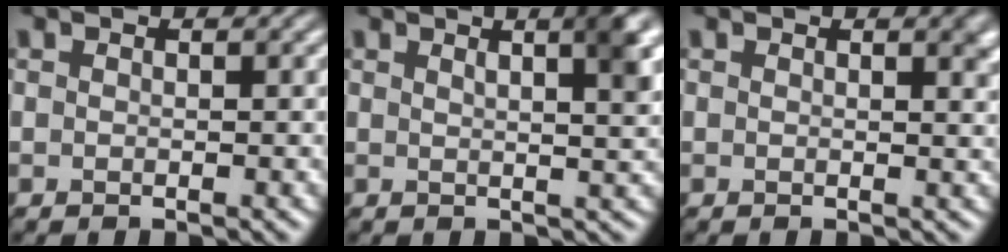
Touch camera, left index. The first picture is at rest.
{"total": 4.3, "force": [2.2, 1.2, 3.6], "torque": [-0.028, 0.013, 0.022]}
{"total": 1.6, "force": [1.0, 0.6, 1.2], "torque": [-0.006, 0.002, 0.013]}